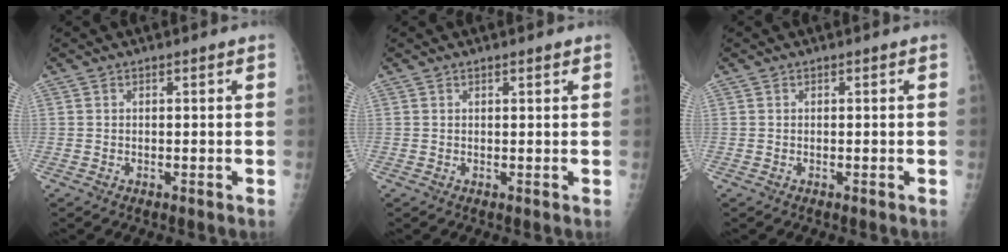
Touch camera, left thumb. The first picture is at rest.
{"total": 1.0, "force": [0.7, 0.2, 0.7], "torque": [-0.009, -0.002, 0.010]}
{"total": 0.0}